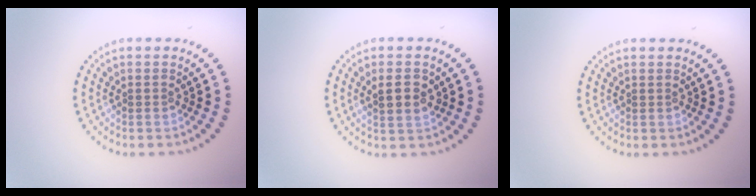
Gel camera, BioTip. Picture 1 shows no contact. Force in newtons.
{"total": 1.9, "press": 1.8, "slide": 0.6}
{"total": 0.0}